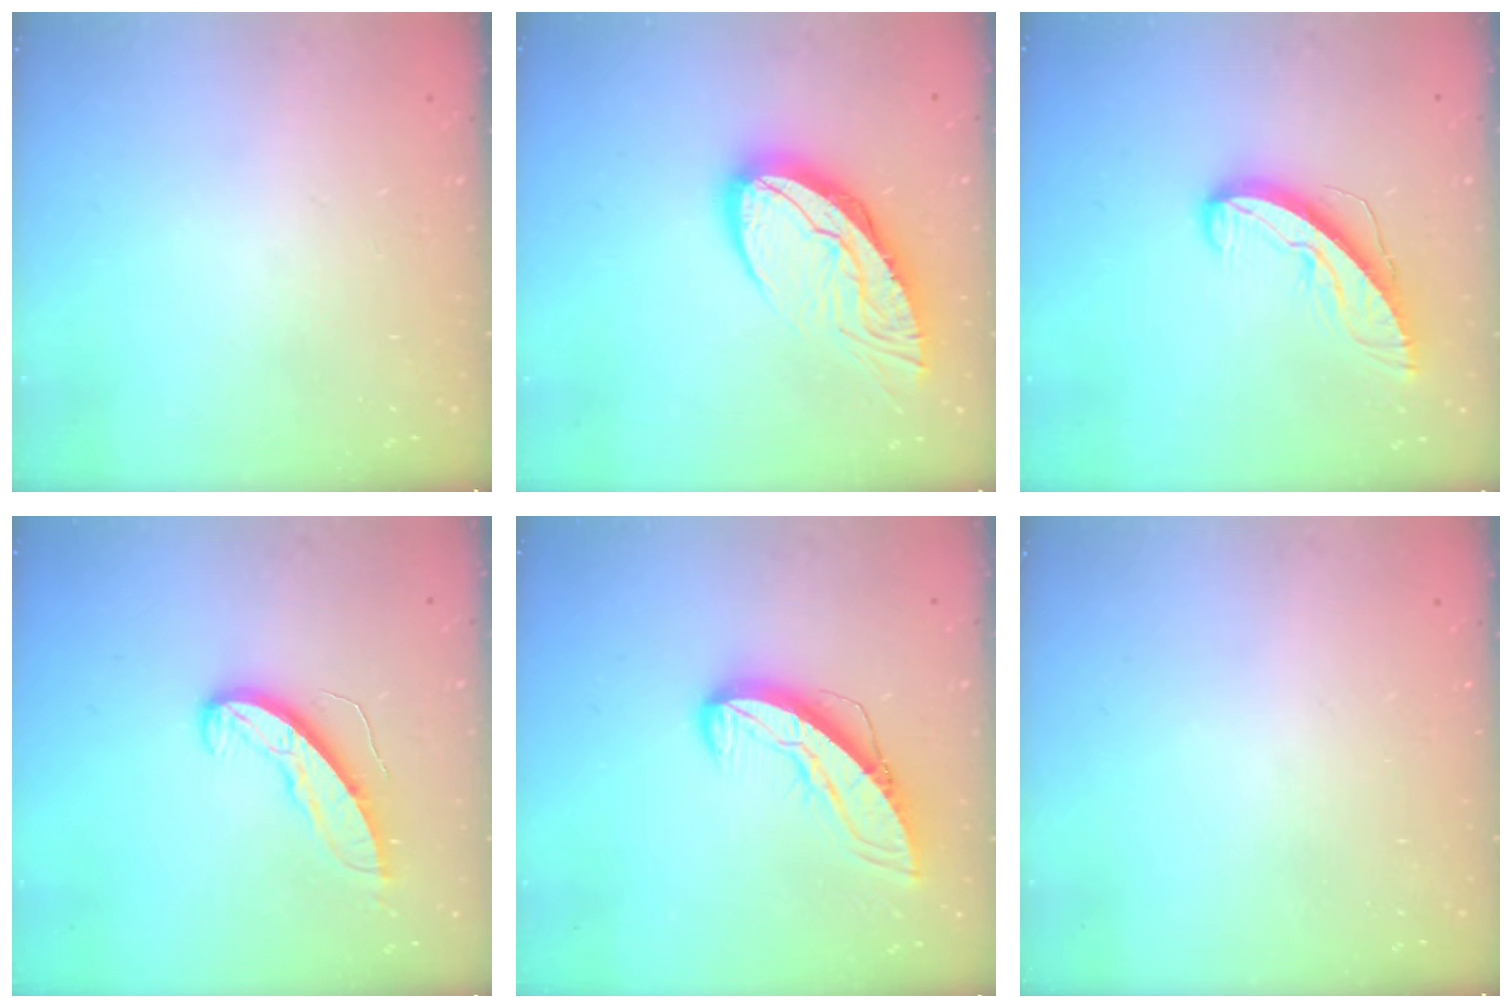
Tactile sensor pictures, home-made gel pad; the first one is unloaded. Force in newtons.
{"total": 16.0, "press": 16.0, "slide": 1.5}
{"total": 9.3, "press": 9.2, "slide": 0.6}
{"total": 10.5, "press": 10.5, "slide": 0.5}
{"total": 9.8, "press": 9.7, "slide": 1.1}
{"total": 0.0}